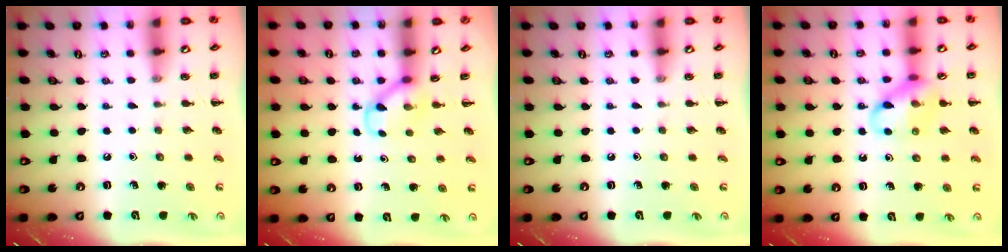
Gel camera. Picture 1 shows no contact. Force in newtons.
{"total": 3.4, "press": 3.1, "slide": 1.4}
{"total": 0.0}
{"total": 13.2, "press": 13.2, "slide": 1.4}